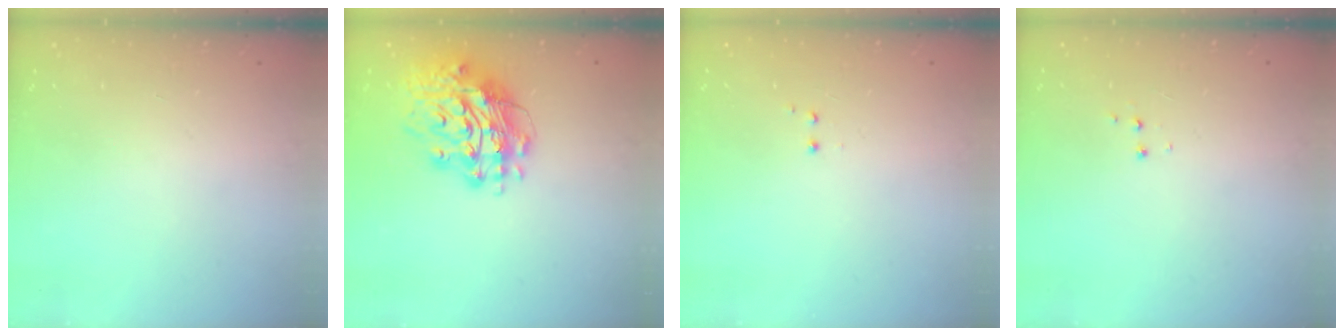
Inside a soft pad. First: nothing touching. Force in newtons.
{"total": 15.8, "press": 15.7, "slide": 1.7}
{"total": 1.2, "press": 1.0, "slide": 0.6}
{"total": 3.4, "press": 3.3, "slide": 0.6}